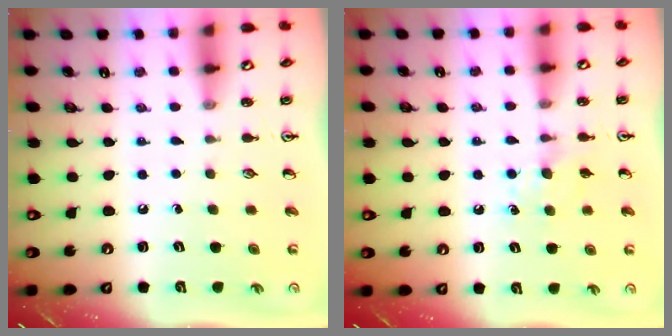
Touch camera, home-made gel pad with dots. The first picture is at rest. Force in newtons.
{"total": 5.8, "press": 5.8, "slide": 0.7}